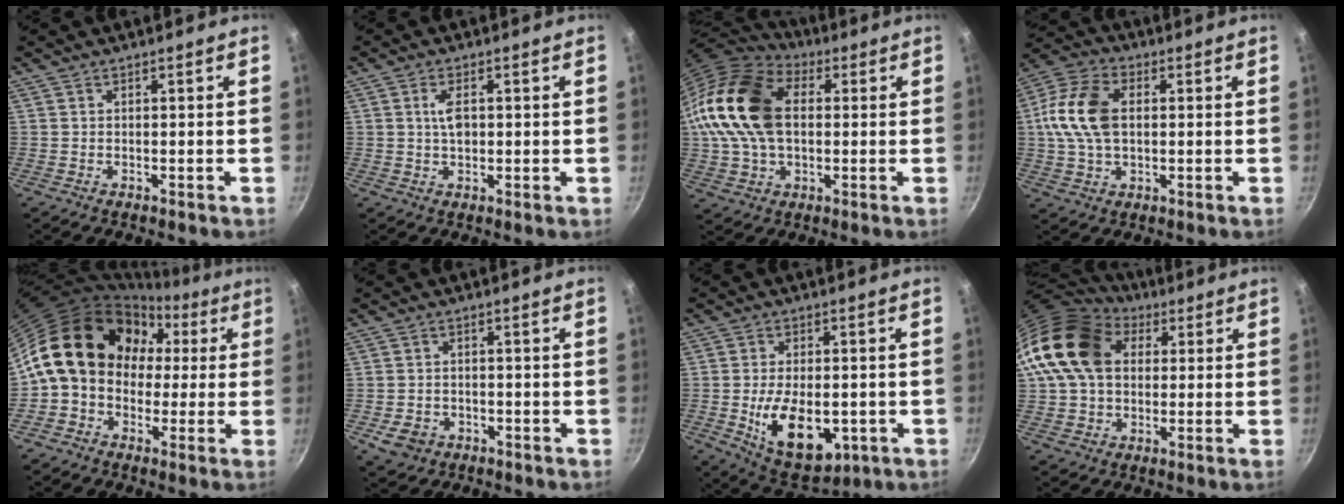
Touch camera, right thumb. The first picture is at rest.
{"total": 3.8, "force": [0.5, 1.9, 3.2], "torque": [-0.051, 0.005, 0.009]}
{"total": 20.4, "force": [2.6, 13.7, 14.9], "torque": [-0.281, 0.028, 0.039]}
{"total": 13.3, "force": [1.3, 8.6, 10.1], "torque": [-0.187, 0.019, 0.012]}
{"total": 17.9, "force": [1.6, 14.6, 10.3], "torque": [-0.135, 0.057, 0.013]}
{"total": 4.9, "force": [-1.9, 3.9, 2.3], "torque": [-0.040, 0.015, -0.023]}
{"total": 14.5, "force": [-3.1, 8.3, 11.5], "torque": [-0.164, -0.004, -0.033]}
{"total": 17.7, "force": [4.5, 13.1, 11.0], "torque": [-0.189, 0.021, 0.069]}